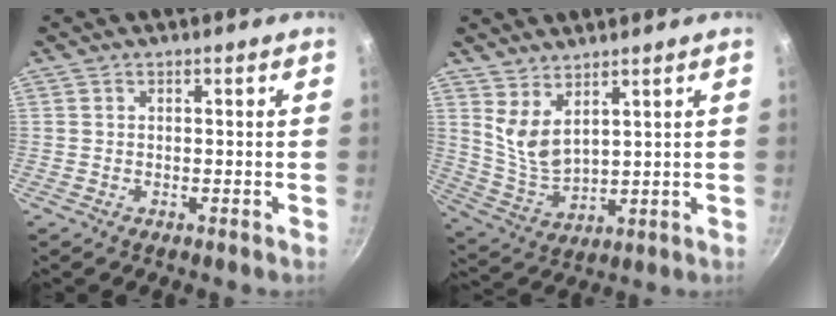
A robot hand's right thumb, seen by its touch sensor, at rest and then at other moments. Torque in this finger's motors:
{"motor_torque": [-0.34, 0.83, 0.26, -0.05, 0.08]}